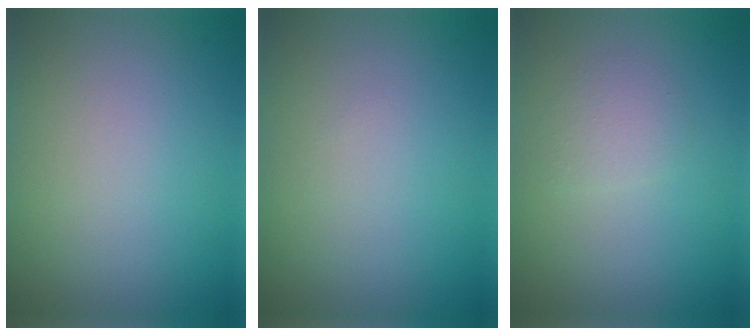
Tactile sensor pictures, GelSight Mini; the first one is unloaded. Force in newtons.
{"total": 0.0}
{"total": 1.4, "press": 1.4, "slide": 0.0}